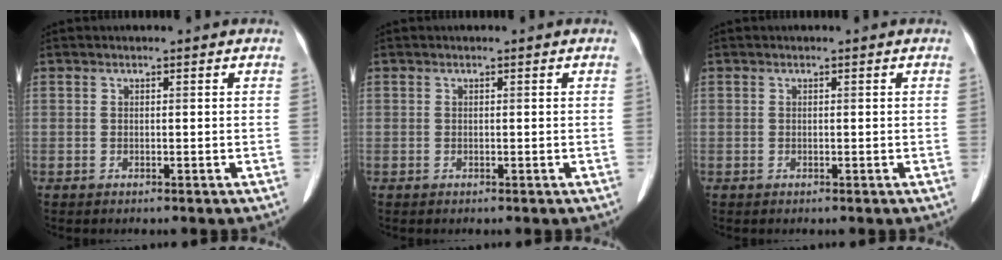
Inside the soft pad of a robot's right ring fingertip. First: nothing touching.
{"total": 0.0}
{"total": 0.0}